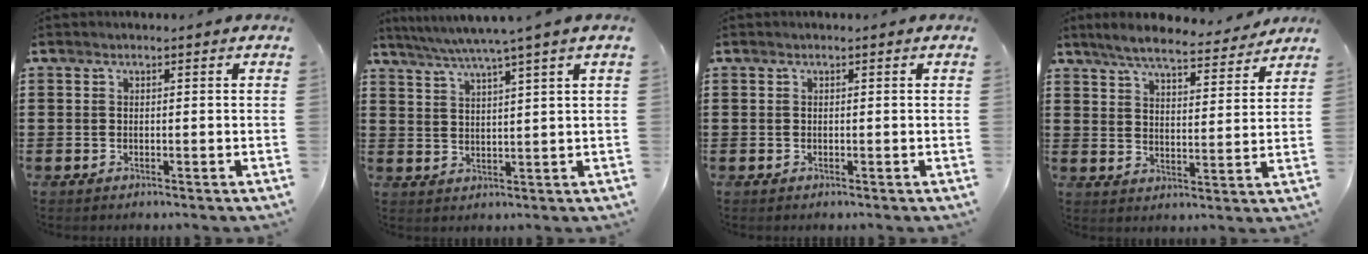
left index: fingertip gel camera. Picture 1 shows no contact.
{"total": 4.8, "force": [3.7, -1.1, 2.8], "torque": [-0.064, -0.020, 0.062]}
{"total": 0.0}
{"total": 6.6, "force": [6.1, 0.5, 2.5], "torque": [-0.071, -0.026, 0.108]}